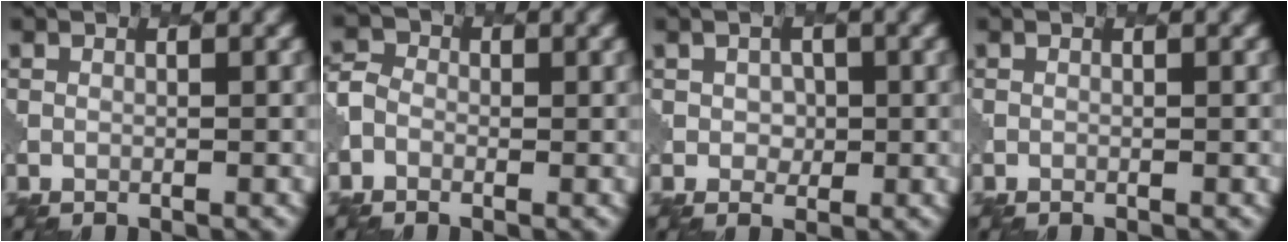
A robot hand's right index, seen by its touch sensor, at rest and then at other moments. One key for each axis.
{"total": 2.1, "fx": -0.8, "fy": 1.7, "fz": 0.9, "tx": -0.015, "ty": 0.003, "tz": -0.025}
{"total": 1.4, "fx": 0.4, "fy": 1.3, "fz": 0.5, "tx": -0.006, "ty": -0.005, "tz": 0.006}
{"total": 0.0}